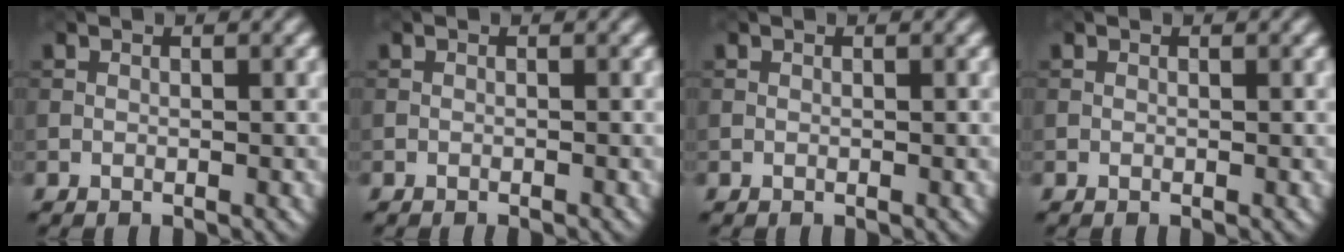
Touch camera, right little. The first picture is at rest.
{"total": 0.7, "force": [-0.6, 0.1, 0.4], "torque": [-0.007, -0.005, -0.011]}
{"total": 0.0}
{"total": 0.0}